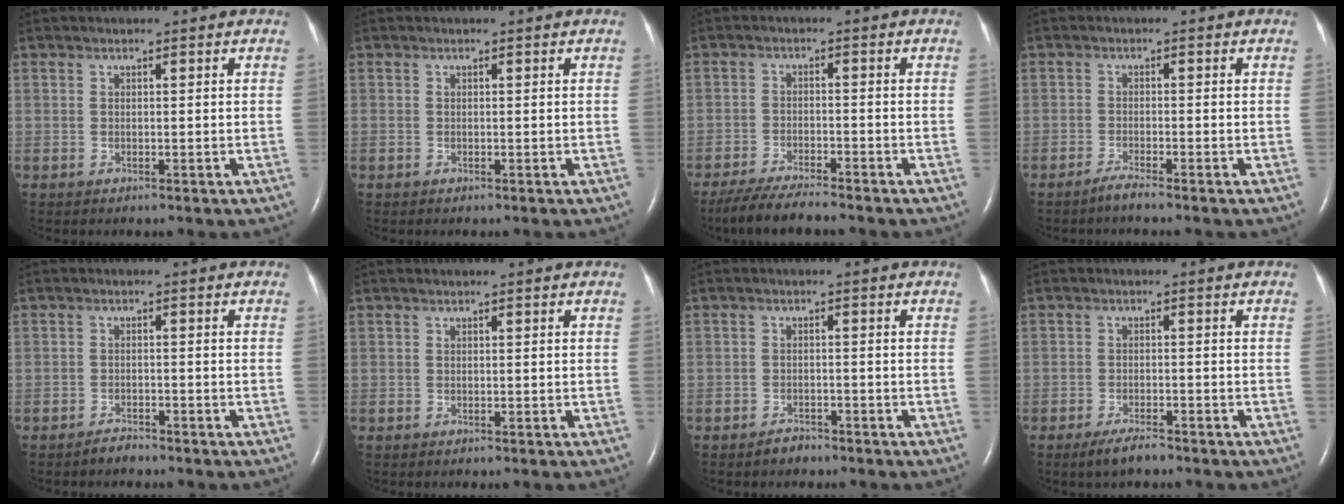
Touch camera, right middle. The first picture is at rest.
{"total": 0.0}
{"total": 7.2, "force": [-6.4, 0.4, 3.3], "torque": [-0.058, -0.023, -0.111]}
{"total": 1.9, "force": [-1.6, -0.4, 0.8], "torque": [-0.028, -0.006, -0.033]}
{"total": 1.7, "force": [-1.6, 0.3, 0.4], "torque": [-0.015, -0.004, -0.027]}
{"total": 0.0}
{"total": 1.9, "force": [-1.6, 0.8, 0.5], "torque": [-0.016, -0.002, -0.024]}
{"total": 3.4, "force": [-2.7, 0.7, 2.0], "torque": [-0.049, -0.007, -0.046]}